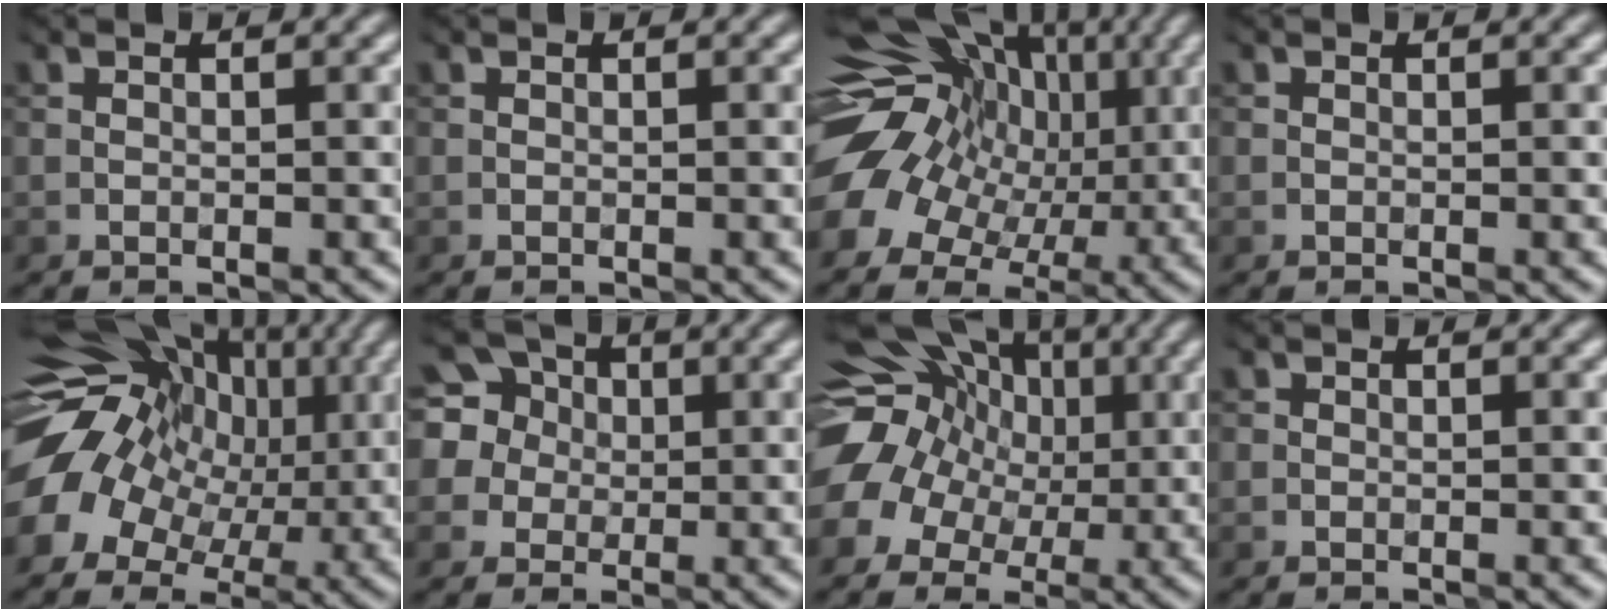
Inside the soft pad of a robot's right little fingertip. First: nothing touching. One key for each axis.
{"total": 0.0}
{"total": 13.9, "fx": -0.6, "fy": 11.4, "fz": 7.8, "tx": -0.156, "ty": -0.002, "tz": -0.013}
{"total": 0.0}
{"total": 13.2, "fx": 0.1, "fy": 11.0, "fz": 7.4, "tx": -0.145, "ty": -0.001, "tz": 0.004}
{"total": 8.6, "fx": 3.0, "fy": 7.5, "fz": 2.9, "tx": -0.084, "ty": 0.029, "tz": 0.045}
{"total": 12.0, "fx": 2.7, "fy": 10.2, "fz": 5.8, "tx": -0.122, "ty": 0.018, "tz": 0.033}
{"total": 0.0}